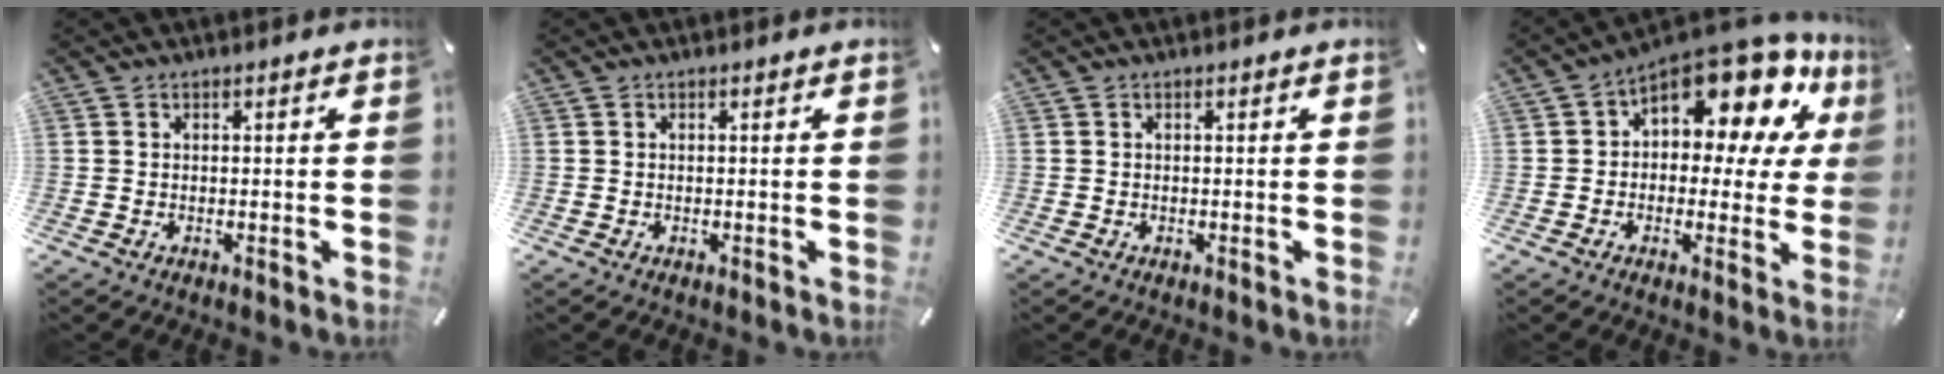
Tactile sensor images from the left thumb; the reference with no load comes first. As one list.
[{"total": 0.0}, {"total": 0.0}, {"total": 14.2, "force": [9.3, 6.8, 8.4], "torque": [-0.129, -0.082, 0.161]}]